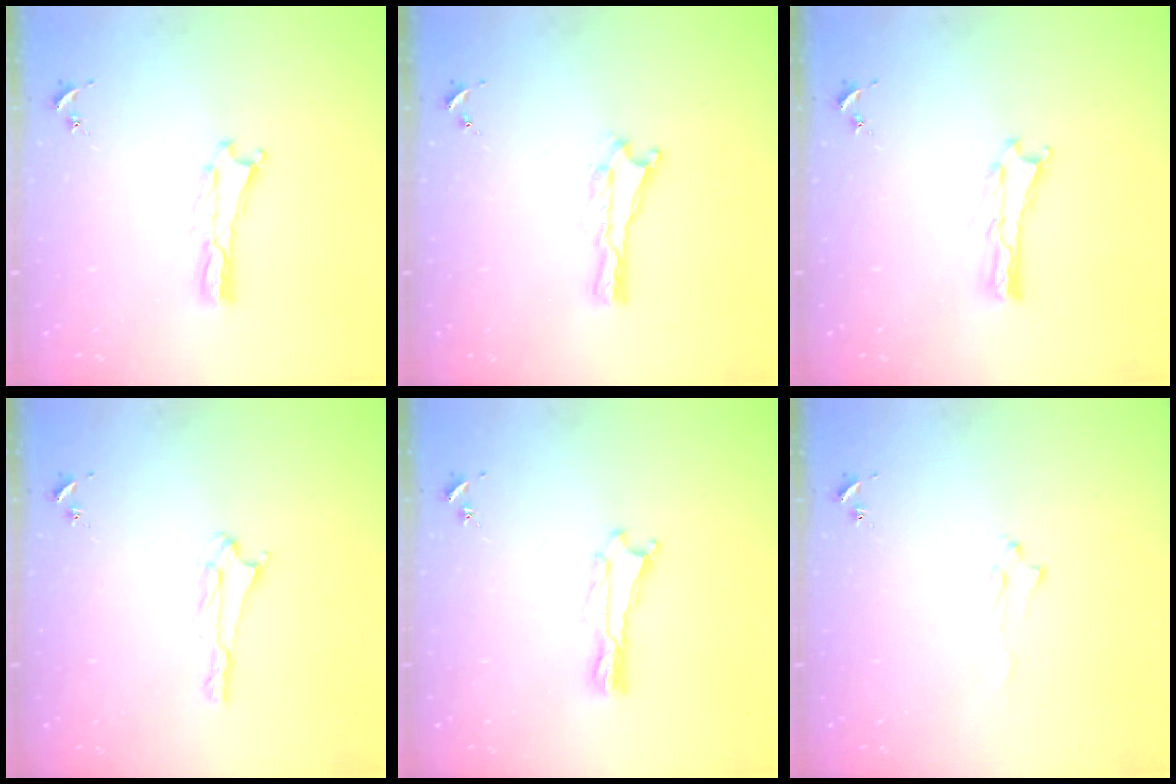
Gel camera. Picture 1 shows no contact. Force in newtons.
{"total": 0.0}
{"total": 0.0}
{"total": 1.7, "press": 1.7, "slide": 0.3}
{"total": 0.0}
{"total": 1.6, "press": 1.5, "slide": 0.2}